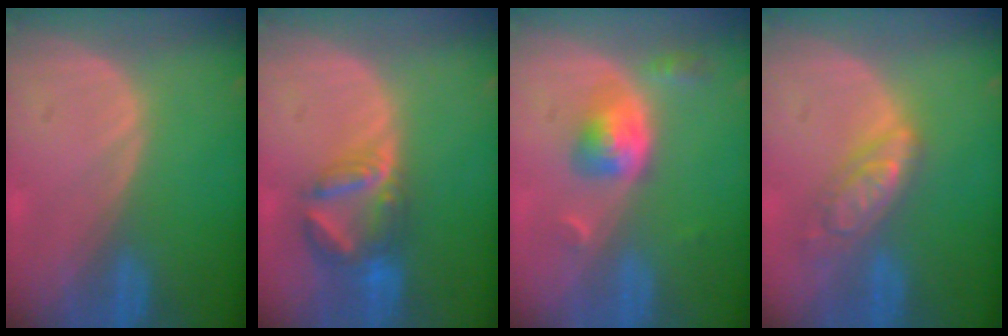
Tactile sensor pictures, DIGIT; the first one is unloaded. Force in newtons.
{"total": 6.9, "press": 6.4, "slide": 2.5}
{"total": 5.2, "press": 4.8, "slide": 2.0}
{"total": 6.2, "press": 5.5, "slide": 2.8}